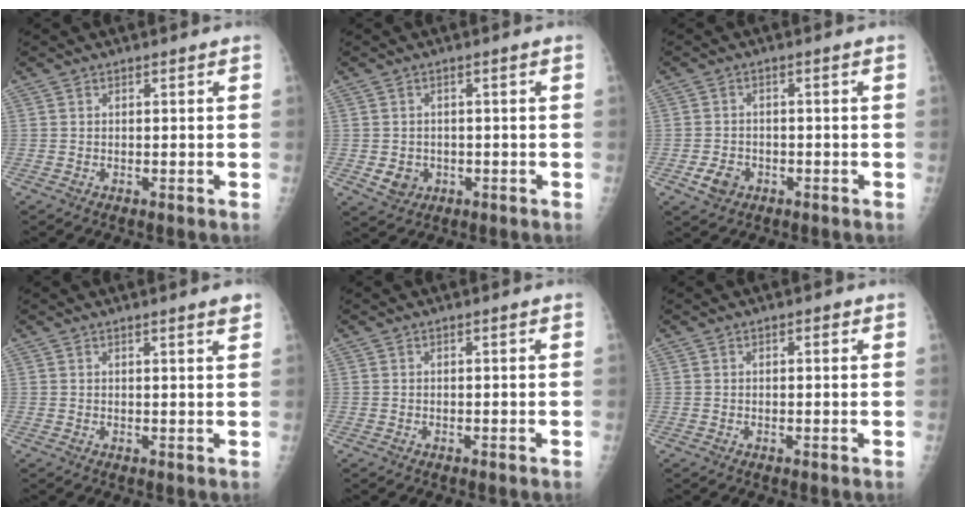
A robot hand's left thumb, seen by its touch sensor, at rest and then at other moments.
{"total": 3.5, "force": [-0.8, 3.1, 1.5], "torque": [-0.013, 0.002, -0.002]}
{"total": 3.6, "force": [-1.6, 2.7, 1.8], "torque": [-0.027, 0.010, -0.023]}
{"total": 2.4, "force": [1.6, -0.1, 1.7], "torque": [-0.022, -0.009, 0.023]}
{"total": 0.0}
{"total": 1.1, "force": [0.5, 0.5, 0.9], "torque": [-0.011, 0.001, 0.005]}